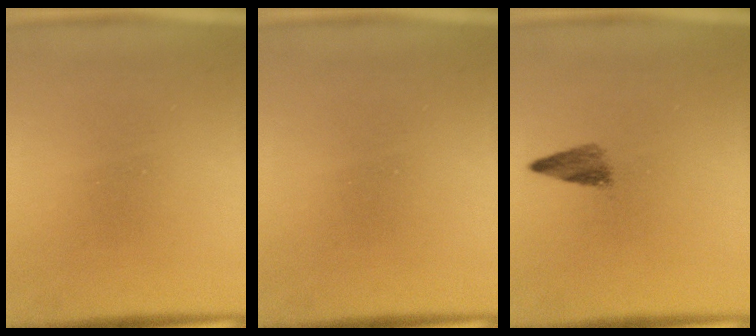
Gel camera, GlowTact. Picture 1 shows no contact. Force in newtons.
{"total": 0.0}
{"total": 2.4}